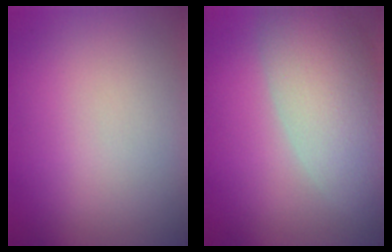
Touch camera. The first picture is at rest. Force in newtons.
{"total": 7.9, "press": 7.9, "slide": 0.7}